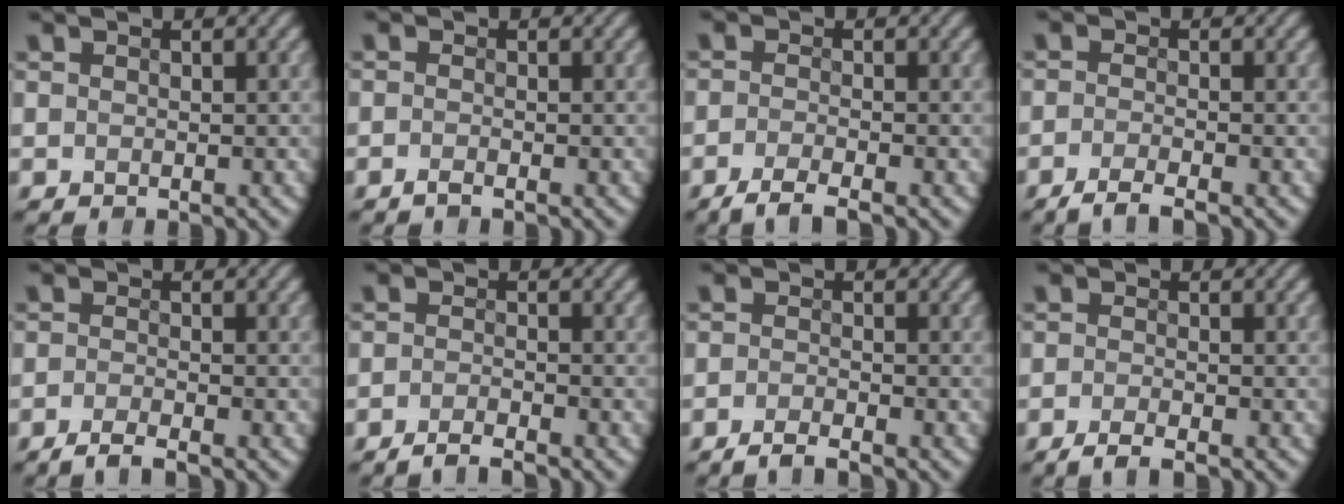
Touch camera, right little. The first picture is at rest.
{"total": 0.7, "force": [-0.6, 0.0, 0.4], "torque": [-0.012, 0.002, -0.014]}
{"total": 2.8, "force": [-2.1, 0.4, 1.8], "torque": [-0.041, -0.001, -0.047]}
{"total": 2.5, "force": [-1.9, 0.3, 1.5], "torque": [-0.036, 0.000, -0.043]}
{"total": 2.2, "force": [-1.8, 0.2, 1.3], "torque": [-0.032, 0.000, -0.040]}
{"total": 2.1, "force": [-1.9, 0.1, 1.0], "torque": [-0.021, 0.003, -0.039]}
{"total": 2.0, "force": [-1.7, 0.1, 1.0], "torque": [-0.025, 0.002, -0.038]}
{"total": 2.2, "force": [-1.7, 0.3, 1.4], "torque": [-0.032, 0.000, -0.038]}